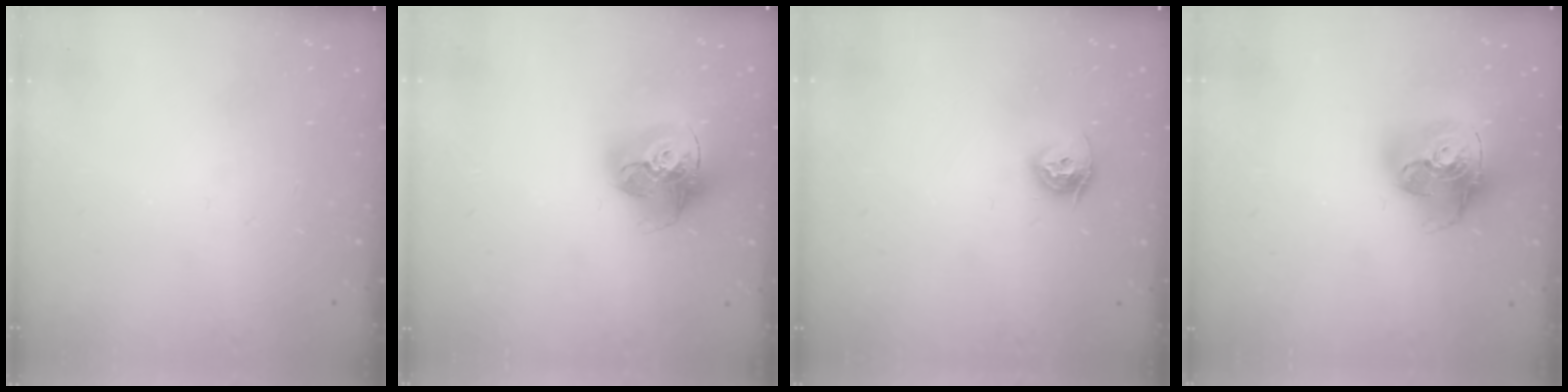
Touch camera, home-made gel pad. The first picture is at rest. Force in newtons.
{"total": 18.0, "press": 17.9, "slide": 1.9}
{"total": 7.8, "press": 7.8, "slide": 0.4}
{"total": 20.5, "press": 20.4, "slide": 2.4}